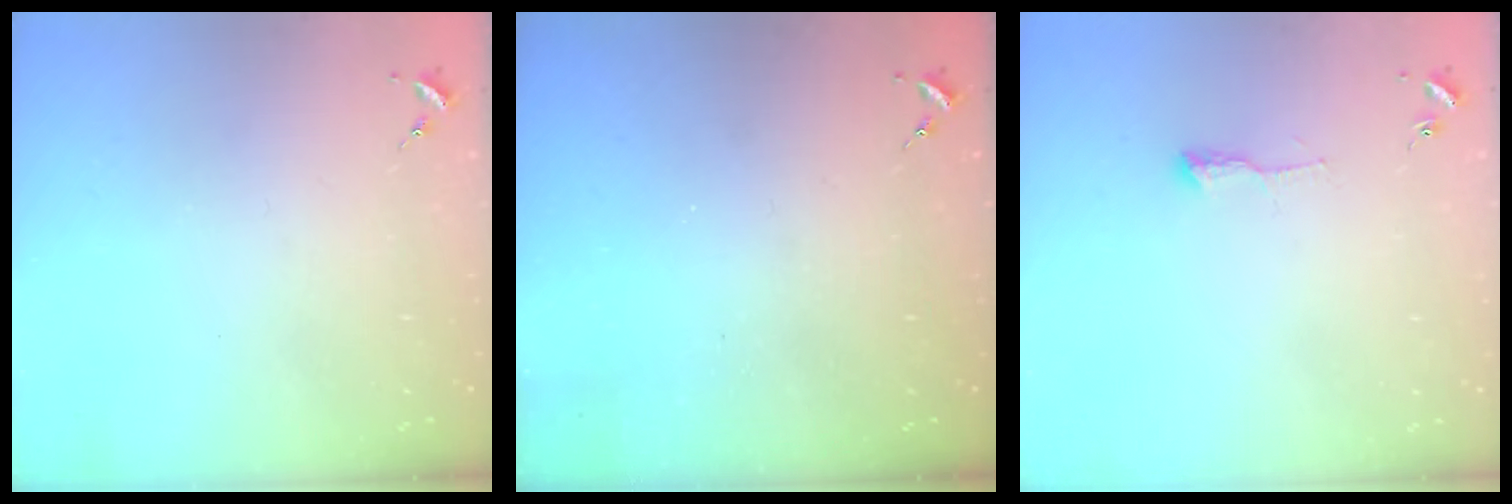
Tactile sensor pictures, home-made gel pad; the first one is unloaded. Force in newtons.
{"total": 0.0}
{"total": 4.5, "press": 4.4, "slide": 0.7}